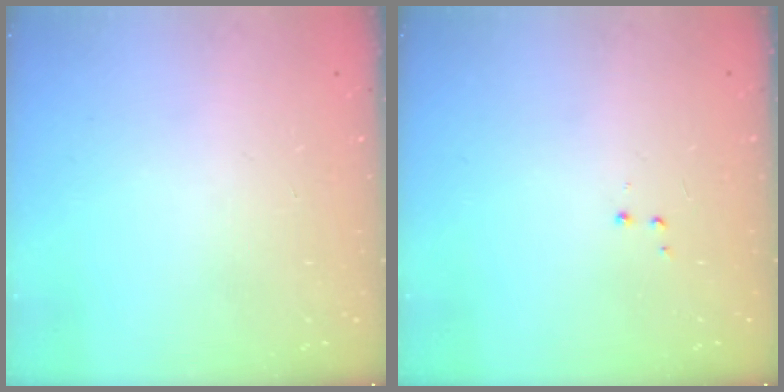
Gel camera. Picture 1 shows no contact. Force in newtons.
{"total": 2.9, "press": 2.8, "slide": 0.7}